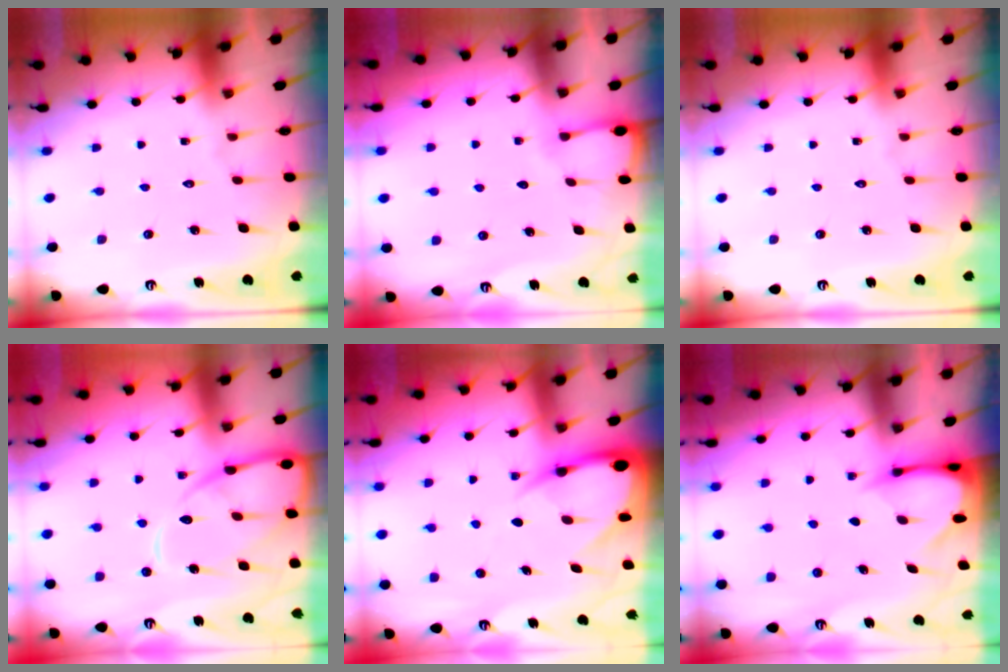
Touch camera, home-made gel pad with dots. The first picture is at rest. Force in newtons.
{"total": 2.2, "press": 2.2, "slide": 0.4}
{"total": 0.0}
{"total": 13.2, "press": 13.2, "slide": 1.4}
{"total": 7.5, "press": 7.4, "slide": 0.7}
{"total": 3.4, "press": 3.4, "slide": 0.3}